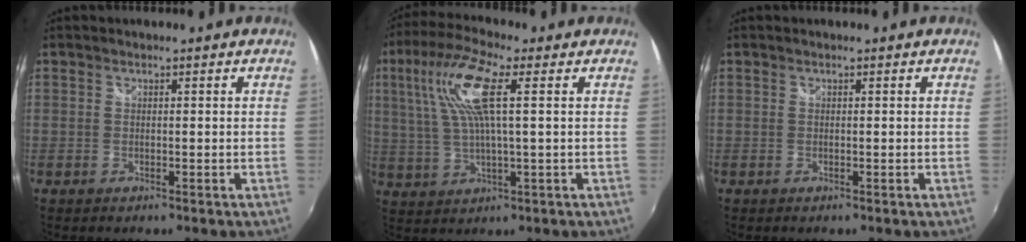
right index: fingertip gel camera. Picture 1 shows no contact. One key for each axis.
{"total": 11.7, "fx": 3.7, "fy": 2.3, "fz": 10.9, "tx": -0.213, "ty": 0.014, "tz": 0.072}
{"total": 0.0}